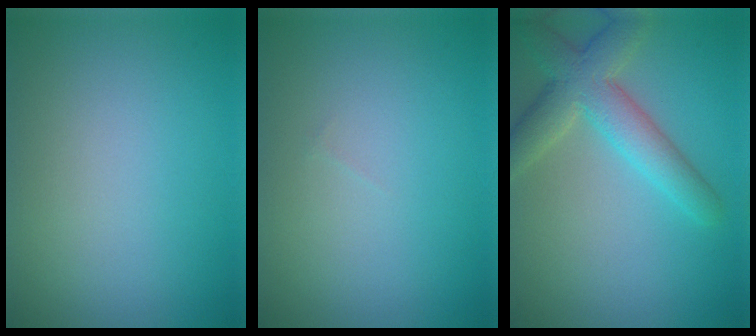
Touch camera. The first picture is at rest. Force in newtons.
{"total": 0.0}
{"total": 5.2, "press": 5.2, "slide": 0.2}